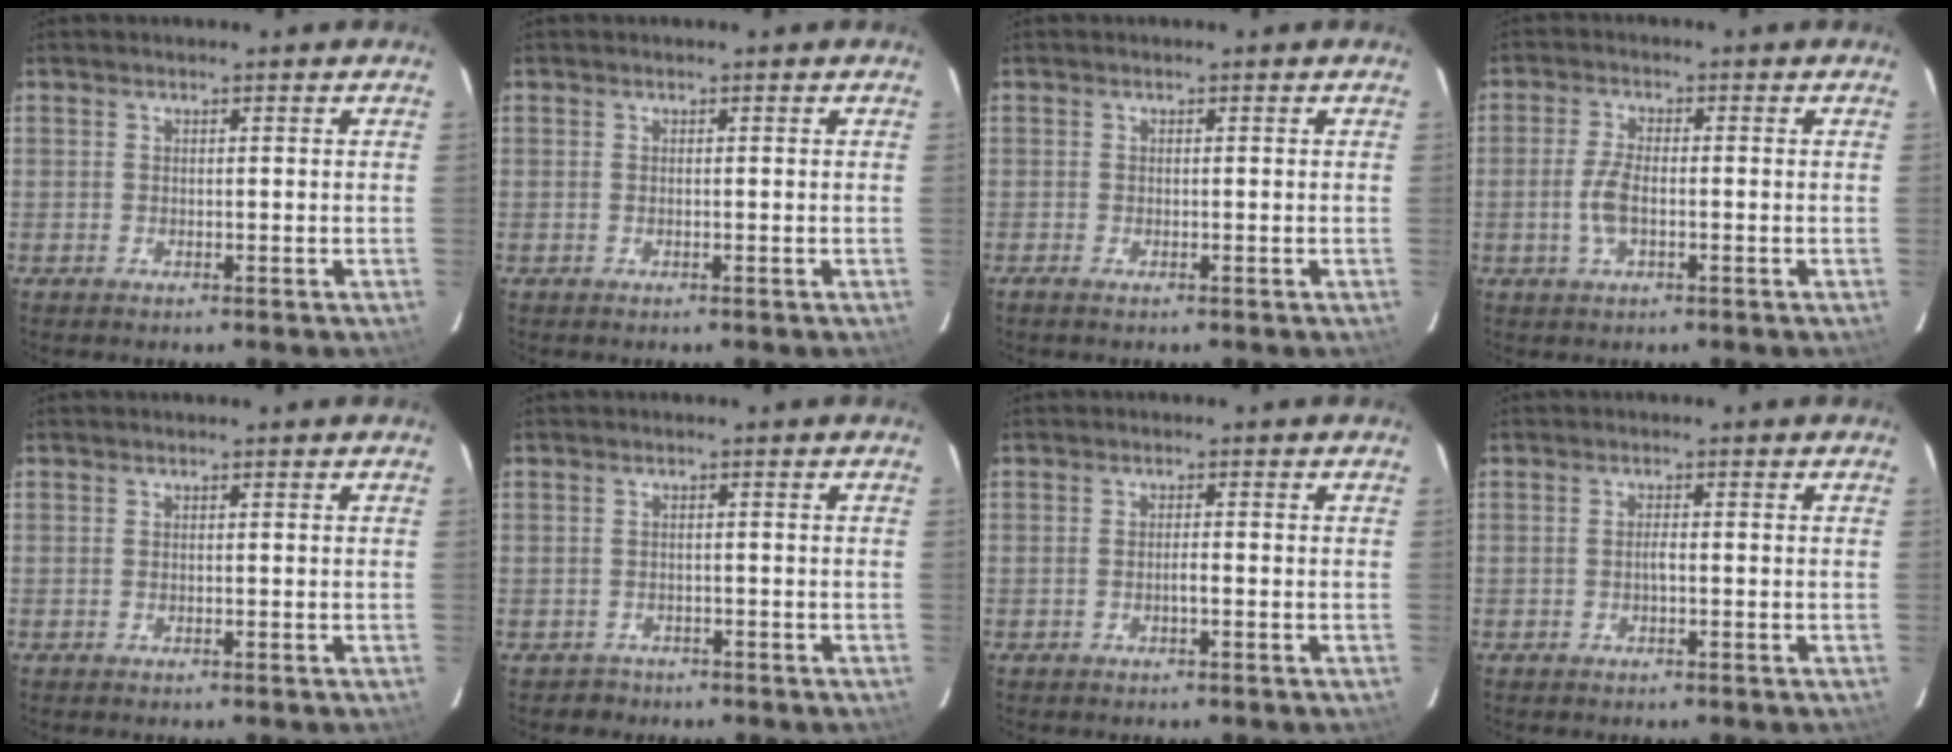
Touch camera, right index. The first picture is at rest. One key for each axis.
{"total": 0.0}
{"total": 0.7, "fx": -0.5, "fy": 0.2, "fz": 0.4, "tx": -0.009, "ty": -0.003, "tz": -0.010}
{"total": 4.6, "fx": -1.2, "fy": 1.8, "fz": 4.1, "tx": -0.092, "ty": -0.001, "tz": -0.023}
{"total": 0.0}
{"total": 2.4, "fx": -1.6, "fy": 1.8, "fz": -0.4, "tx": 0.004, "ty": 0.010, "tz": -0.022}
{"total": 1.0, "fx": -0.5, "fy": -0.1, "fz": 0.9, "tx": -0.016, "ty": 0.001, "tz": -0.010}
{"total": 1.1, "fx": -0.4, "fy": 0.2, "fz": 1.1, "tx": -0.020, "ty": 0.003, "tz": -0.008}